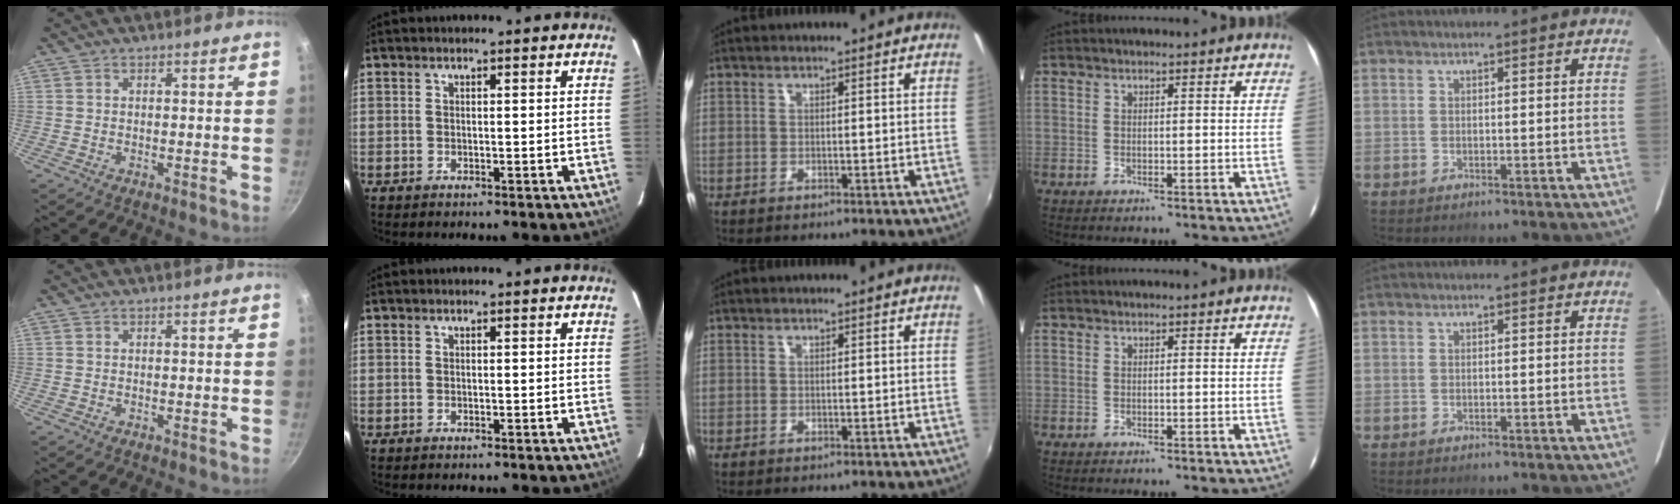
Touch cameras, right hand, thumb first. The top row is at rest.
{}